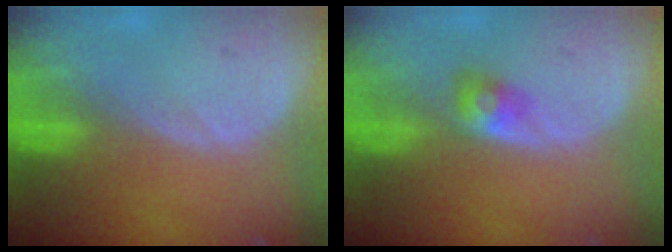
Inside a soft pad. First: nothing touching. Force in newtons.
{"total": 2.9, "press": 2.5, "slide": 1.4}